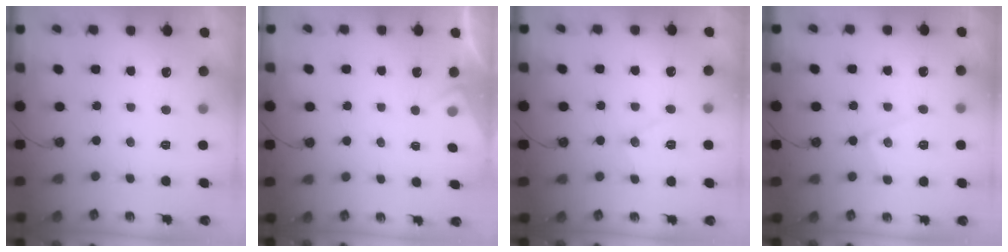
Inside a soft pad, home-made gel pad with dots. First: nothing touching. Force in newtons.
{"total": 2.6, "press": 2.6, "slide": 0.4}
{"total": 10.2, "press": 10.2, "slide": 0.7}
{"total": 8.5, "press": 8.5, "slide": 0.6}